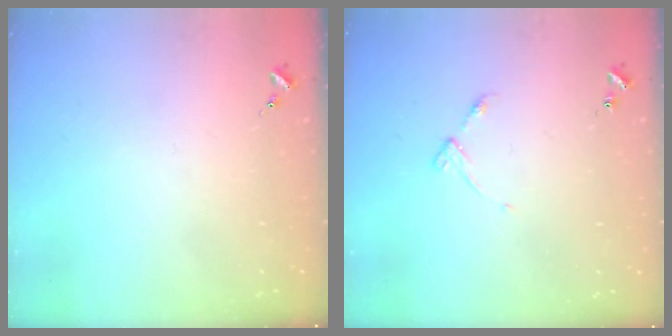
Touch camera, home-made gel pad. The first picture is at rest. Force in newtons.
{"total": 4.9, "press": 4.9, "slide": 0.6}